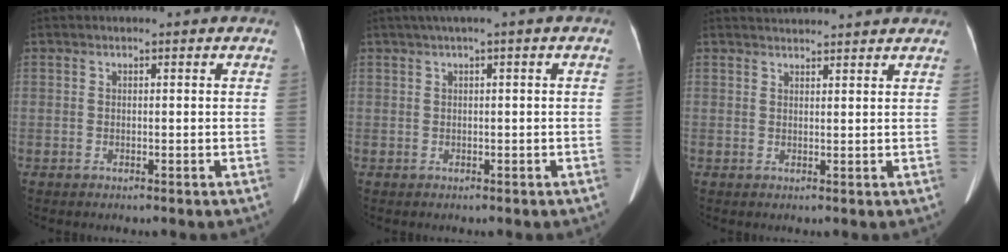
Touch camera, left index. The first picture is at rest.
{"total": 1.9, "force": [0.6, -0.3, 1.7], "torque": [-0.036, 0.017, 0.017]}
{"total": 5.7, "force": [5.6, 0.0, 1.1], "torque": [-0.017, 0.029, 0.067]}